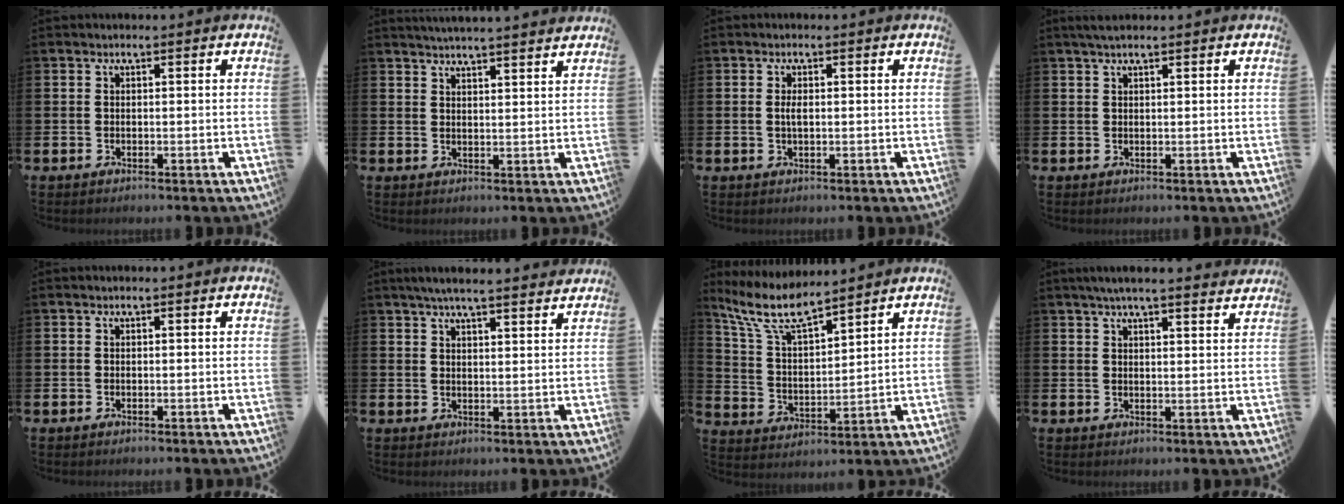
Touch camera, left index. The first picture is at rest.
{"total": 3.6, "force": [3.5, -0.6, 0.3], "torque": [-0.013, -0.018, 0.064]}
{"total": 1.7, "force": [0.2, 0.6, 1.5], "torque": [-0.028, 0.002, 0.000]}
{"total": 1.6, "force": [1.4, 0.2, 0.9], "torque": [-0.015, 0.003, 0.023]}
{"total": 0.0}
{"total": 5.1, "force": [4.8, -0.1, 1.6], "torque": [-0.042, -0.017, 0.086]}
{"total": 8.8, "force": [7.6, 1.9, 4.1], "torque": [-0.112, -0.032, 0.135]}
{"total": 4.7, "force": [4.4, 0.0, 1.6], "torque": [-0.040, -0.013, 0.079]}